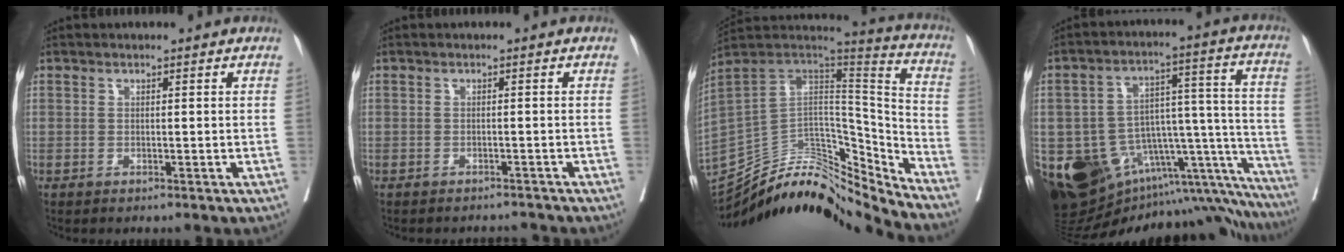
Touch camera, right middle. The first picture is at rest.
{"total": 2.8, "force": [-2.7, 0.4, -0.1], "torque": [0.007, -0.004, -0.036]}
{"total": 25.5, "force": [-23.7, 4.8, 8.0], "torque": [-0.157, 0.025, -0.378]}
{"total": 24.4, "force": [-13.5, 12.5, 16.0], "torque": [-0.178, 0.091, -0.157]}